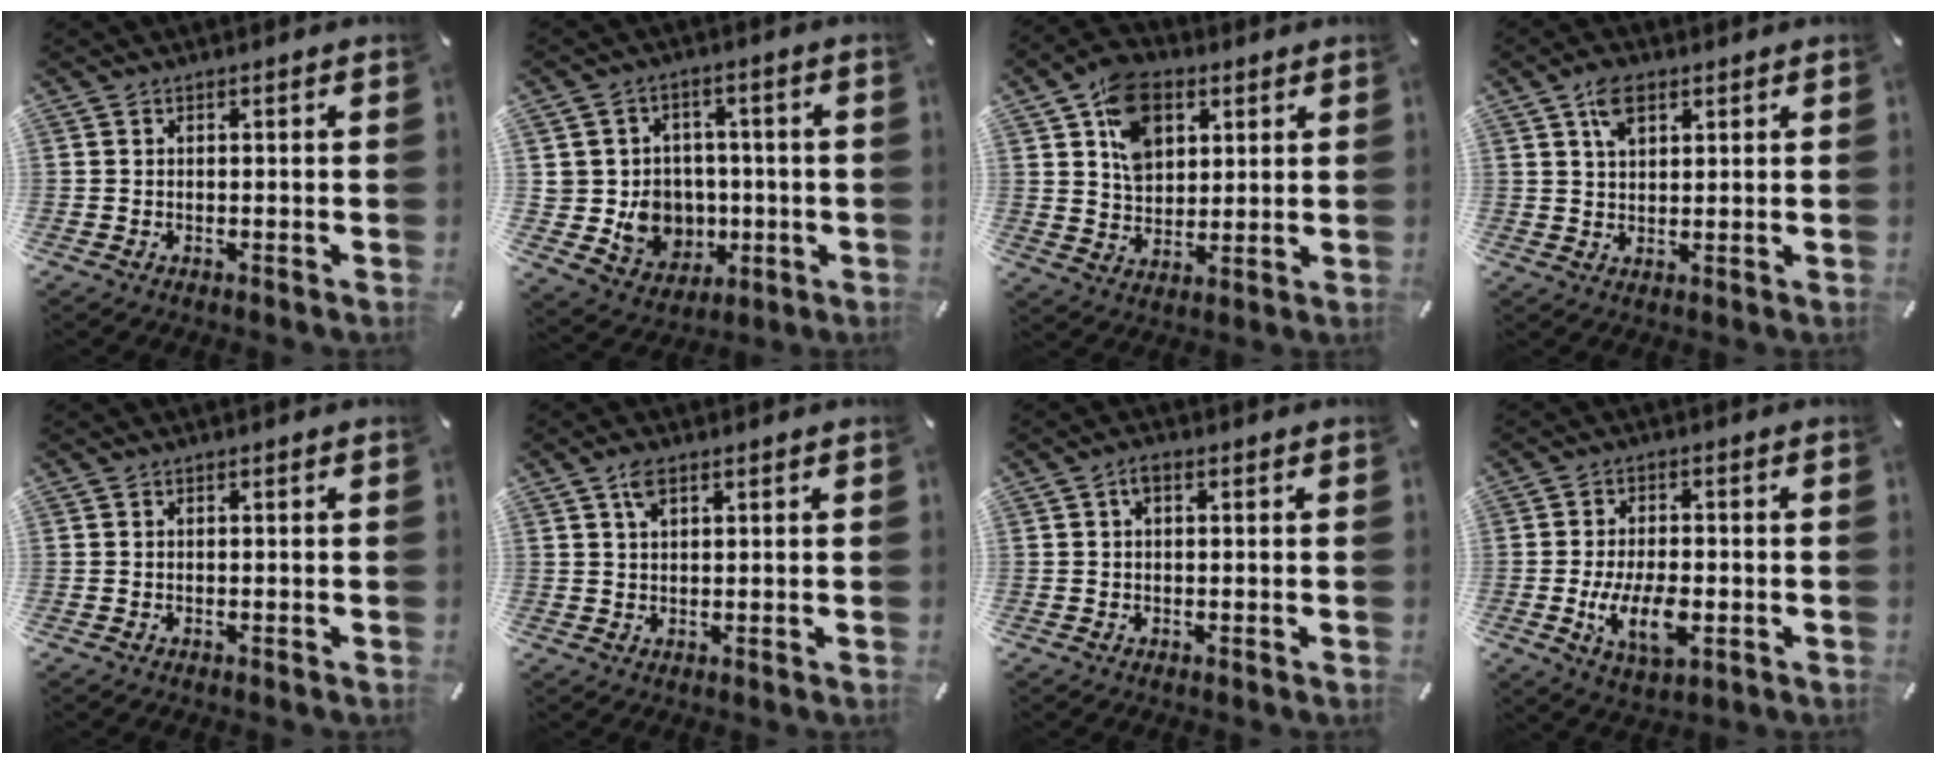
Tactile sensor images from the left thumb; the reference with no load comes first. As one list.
[{"total": 10.6, "force": [-0.5, 10.3, 2.3], "torque": [-0.047, -0.006, 0.006]}, {"total": 11.6, "force": [5.0, 8.5, 6.2], "torque": [-0.106, 0.001, 0.096]}, {"total": 5.7, "force": [2.9, 3.4, 3.6], "torque": [-0.065, -0.001, 0.052]}, {"total": 0.0}, {"total": 3.3, "force": [1.8, 1.5, 2.4], "torque": [-0.052, 0.002, 0.031]}, {"total": 2.0, "force": [0.6, 1.0, 1.7], "torque": [-0.036, 0.007, 0.009]}, {"total": 10.0, "force": [-2.6, 5.1, 8.2], "torque": [-0.161, -0.004, -0.044]}]